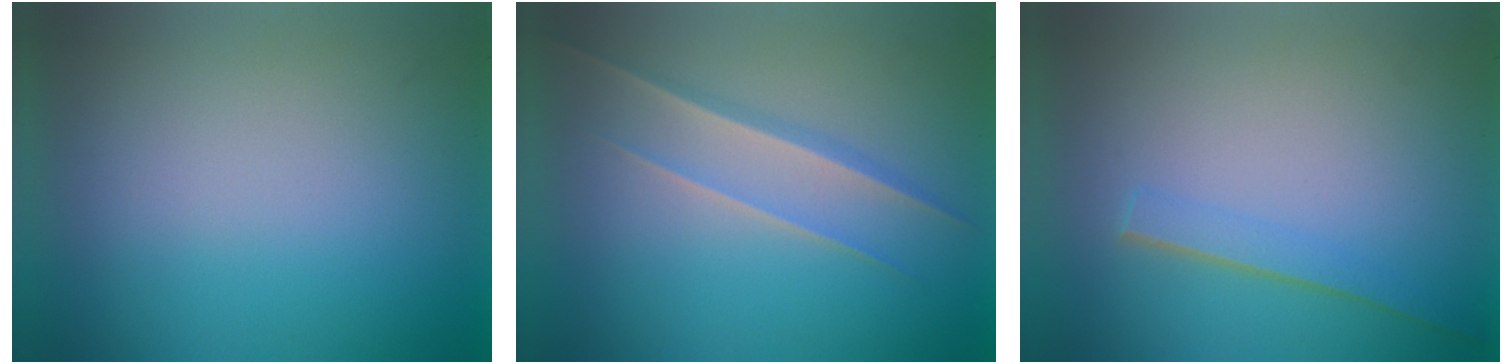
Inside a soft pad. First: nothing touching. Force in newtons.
{"total": 1.5}
{"total": 1.6}